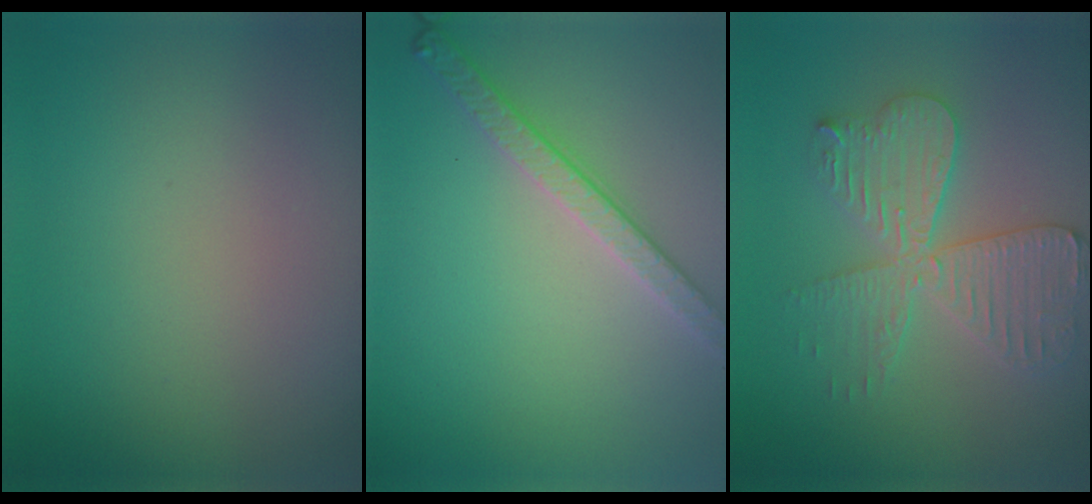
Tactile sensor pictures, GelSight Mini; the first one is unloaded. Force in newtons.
{"total": 2.8, "press": 2.7, "slide": 0.8}
{"total": 5.7, "press": 5.6, "slide": 0.8}